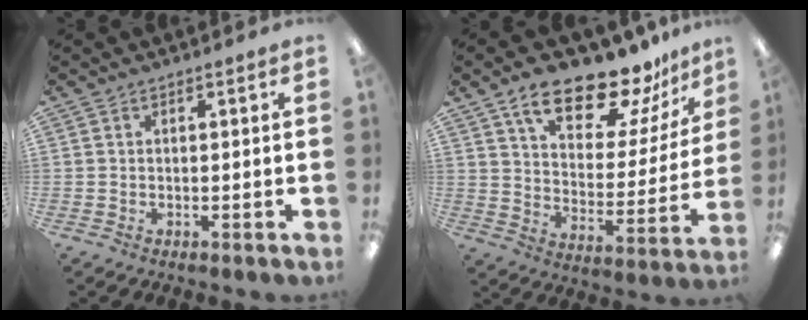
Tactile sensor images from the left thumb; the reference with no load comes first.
{"total": 18.3, "force": [14.1, 6.7, 9.5], "torque": [-0.152, -0.088, 0.240]}